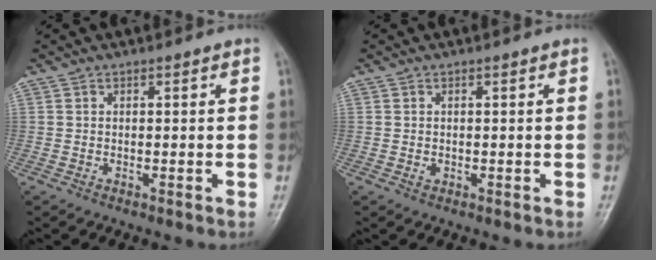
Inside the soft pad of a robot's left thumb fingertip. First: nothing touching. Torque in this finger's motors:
{"motor_torque": [-0.10, -0.04, 0.09, -0.07, 0.01]}